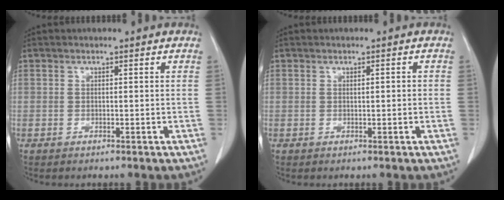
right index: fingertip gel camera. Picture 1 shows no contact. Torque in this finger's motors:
{"motor_torque": [-0.13, 0.03, -0.12, -0.01]}